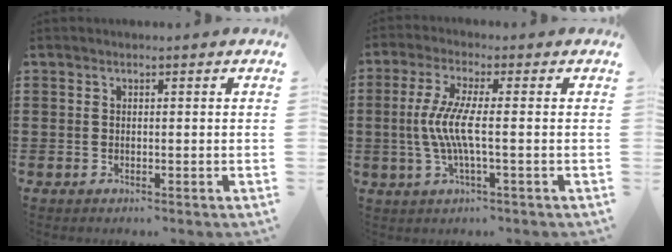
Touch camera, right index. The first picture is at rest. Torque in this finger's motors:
{"motor_torque": [1.44, 0.22, 0.66, 0.21]}